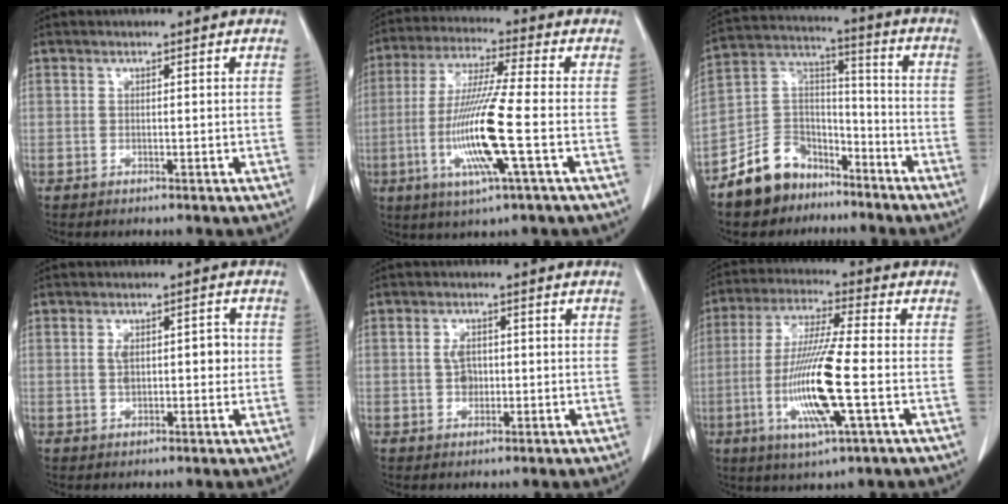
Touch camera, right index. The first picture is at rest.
{"total": 13.4, "force": [-3.2, -0.2, 13.0], "torque": [-0.267, -0.016, -0.068]}
{"total": 11.7, "force": [-8.4, 7.4, 3.4], "torque": [-0.081, 0.042, -0.151]}
{"total": 4.7, "force": [0.2, 2.2, 4.1], "torque": [-0.069, 0.013, 0.006]}
{"total": 2.9, "force": [-0.1, 2.0, 2.1], "torque": [-0.035, 0.004, -0.001]}
{"total": 13.8, "force": [-3.2, 0.6, 13.5], "torque": [-0.273, -0.015, -0.064]}